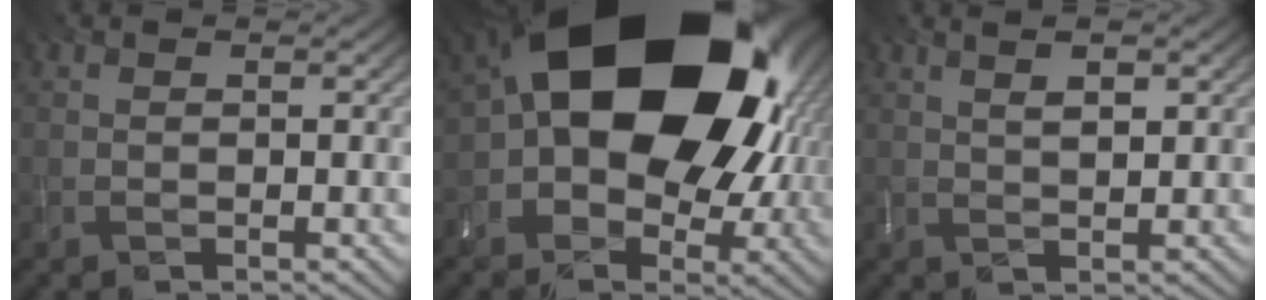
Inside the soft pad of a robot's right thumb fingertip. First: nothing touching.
{"total": 21.7, "force": [3.2, 15.1, 15.2], "torque": [-0.262, -0.037, 0.076]}
{"total": 3.0, "force": [1.5, 0.8, 2.4], "torque": [-0.037, -0.004, 0.032]}